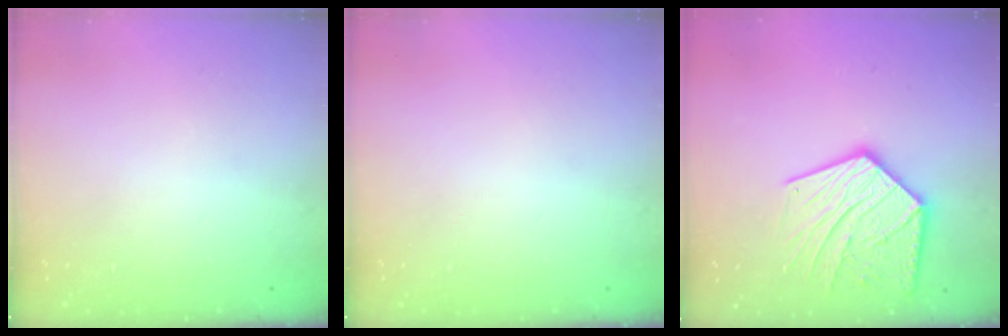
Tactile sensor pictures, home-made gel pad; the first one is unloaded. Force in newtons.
{"total": 0.0}
{"total": 19.3, "press": 19.3, "slide": 1.1}